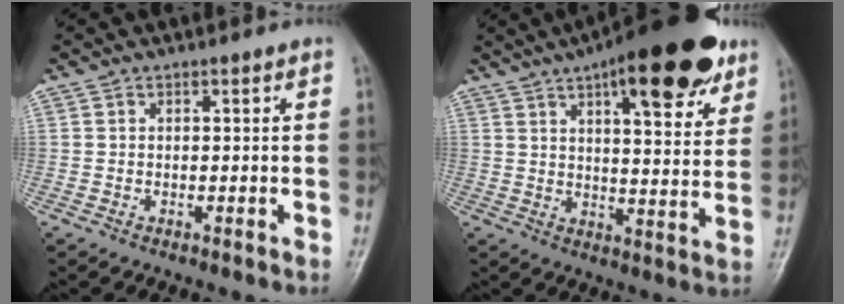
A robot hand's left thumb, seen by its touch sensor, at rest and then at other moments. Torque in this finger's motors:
{"motor_torque": [0.71, 0.15, 1.68, -1.09, 0.28]}